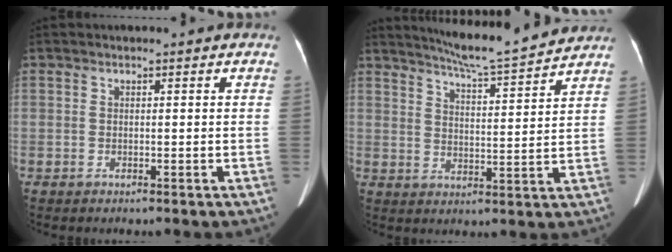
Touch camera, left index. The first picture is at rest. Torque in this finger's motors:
{"motor_torque": [0.39, -0.93, 0.00, 0.00]}